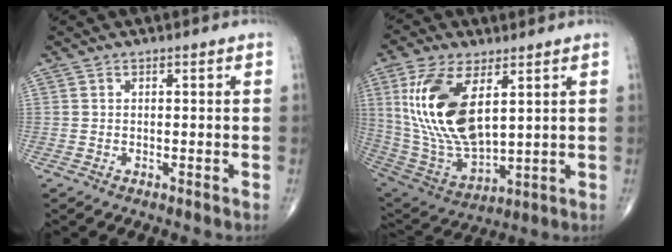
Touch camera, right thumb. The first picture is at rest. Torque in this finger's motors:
{"motor_torque": [-0.68, 2.08, 1.84, 0.93, 0.59]}